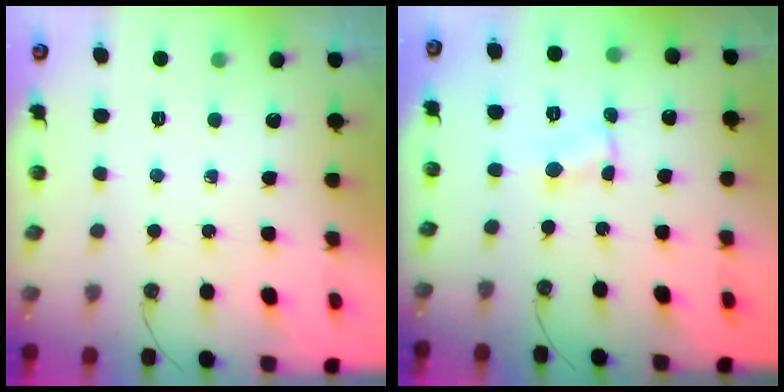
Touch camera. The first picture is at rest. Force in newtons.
{"total": 1.2, "press": 1.2, "slide": 0.2}